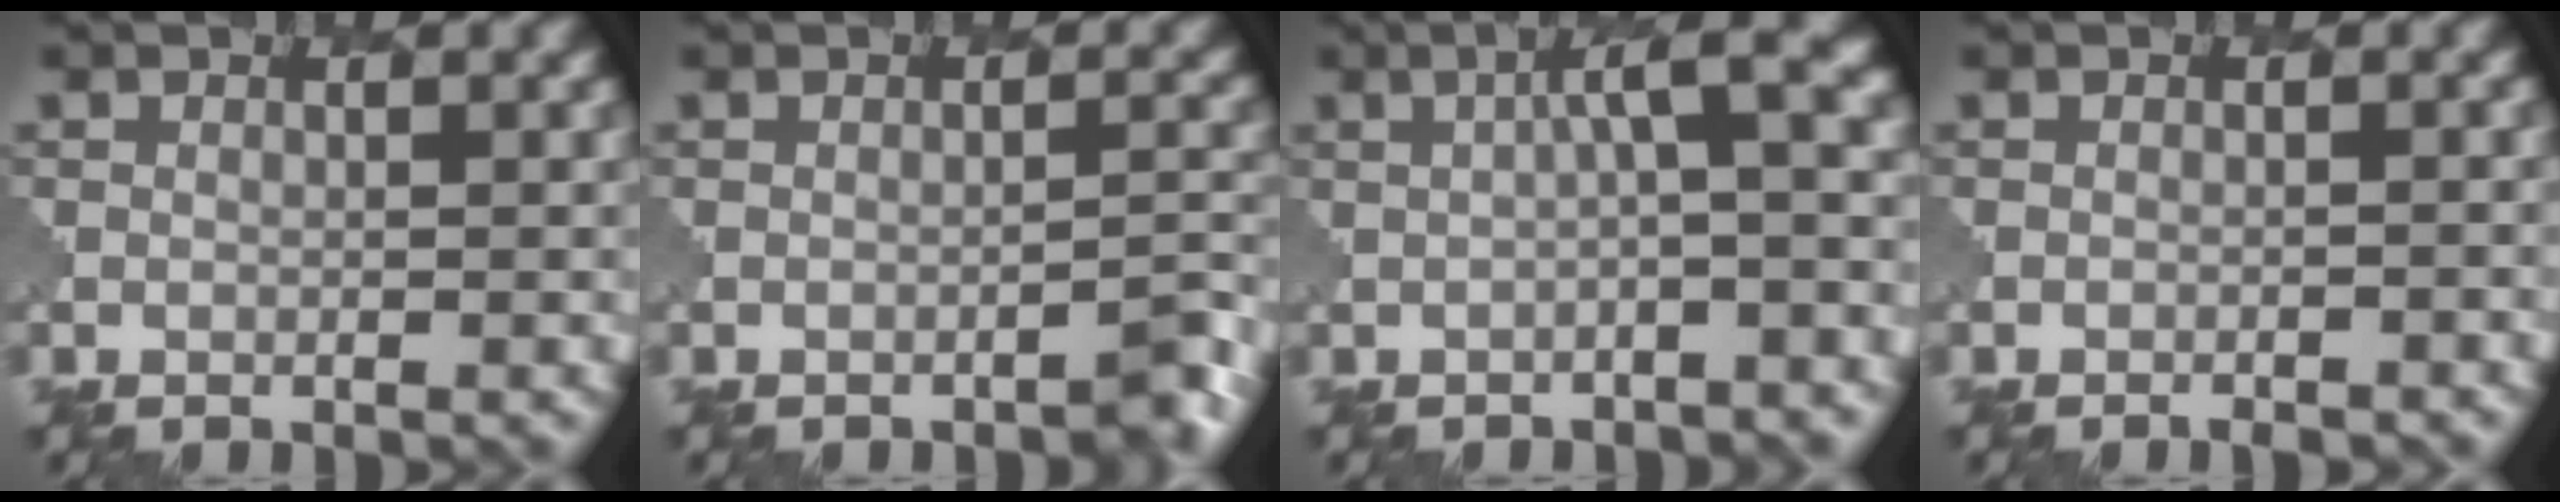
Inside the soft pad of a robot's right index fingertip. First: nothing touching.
{"total": 2.7, "force": [-2.2, 0.4, 1.5], "torque": [-0.012, 0.008, -0.034]}
{"total": 5.7, "force": [0.0, 1.4, 5.5], "torque": [-0.063, 0.020, -0.006]}
{"total": 1.7, "force": [-1.5, 0.3, 0.5], "torque": [0.003, 0.004, -0.021]}